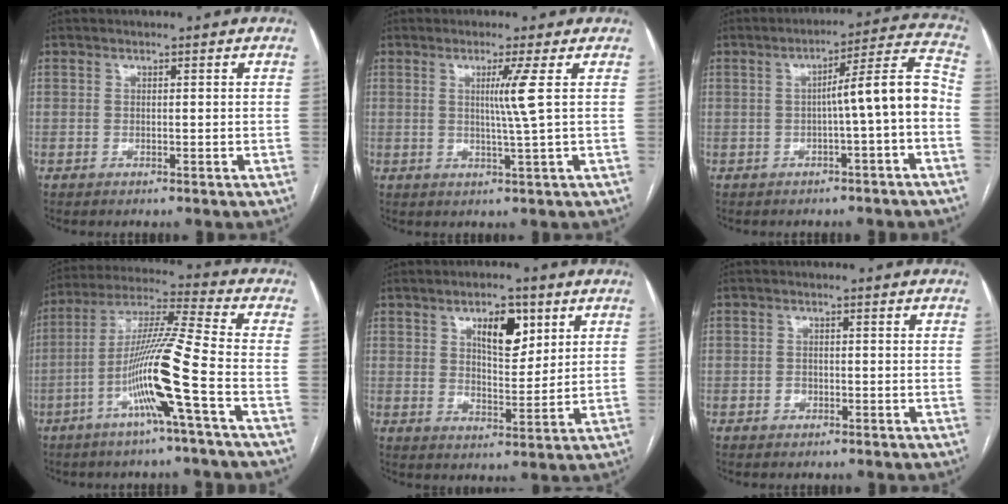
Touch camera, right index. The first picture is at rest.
{"total": 4.2, "force": [0.9, -1.7, 3.8], "torque": [-0.070, -0.010, 0.018]}
{"total": 8.7, "force": [-1.8, -0.4, 8.5], "torque": [-0.114, 0.028, -0.024]}
{"total": 13.6, "force": [-4.9, -1.5, 12.6], "torque": [-0.241, 0.002, -0.098]}
{"total": 7.5, "force": [3.6, 3.1, 5.8], "torque": [-0.092, 0.003, 0.061]}
{"total": 1.2, "force": [-0.6, 0.9, 0.4], "torque": [-0.004, 0.004, -0.008]}